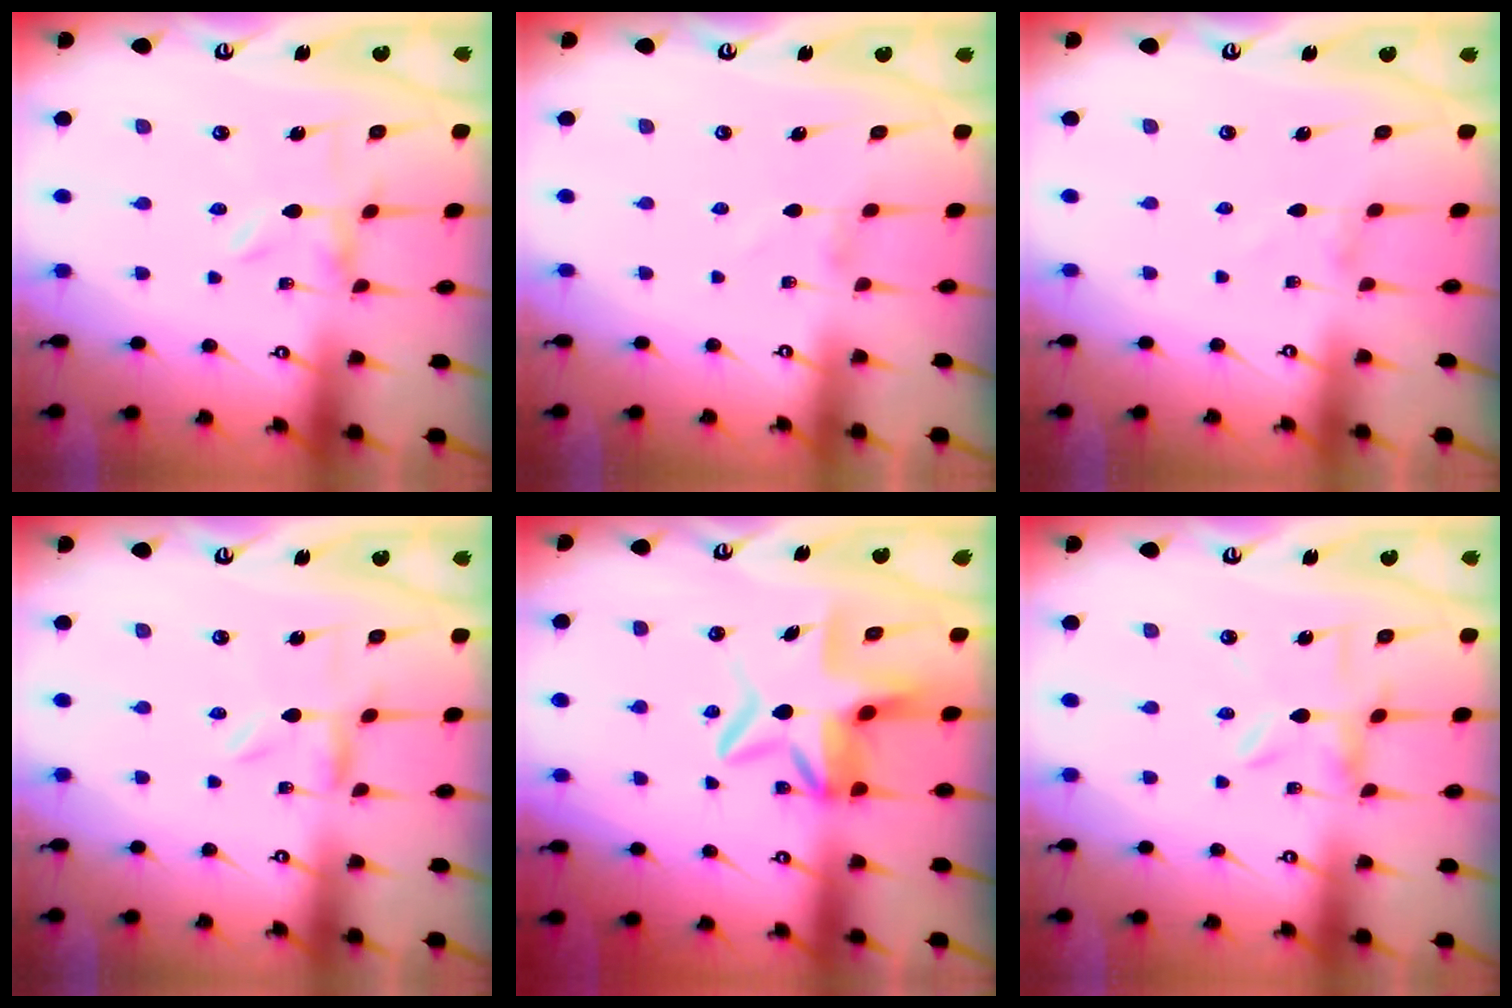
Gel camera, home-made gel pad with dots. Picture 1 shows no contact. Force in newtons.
{"total": 0.0}
{"total": 0.0}
{"total": 1.4, "press": 1.4, "slide": 0.2}
{"total": 8.1, "press": 7.8, "slide": 2.2}
{"total": 2.0, "press": 2.0, "slide": 0.3}